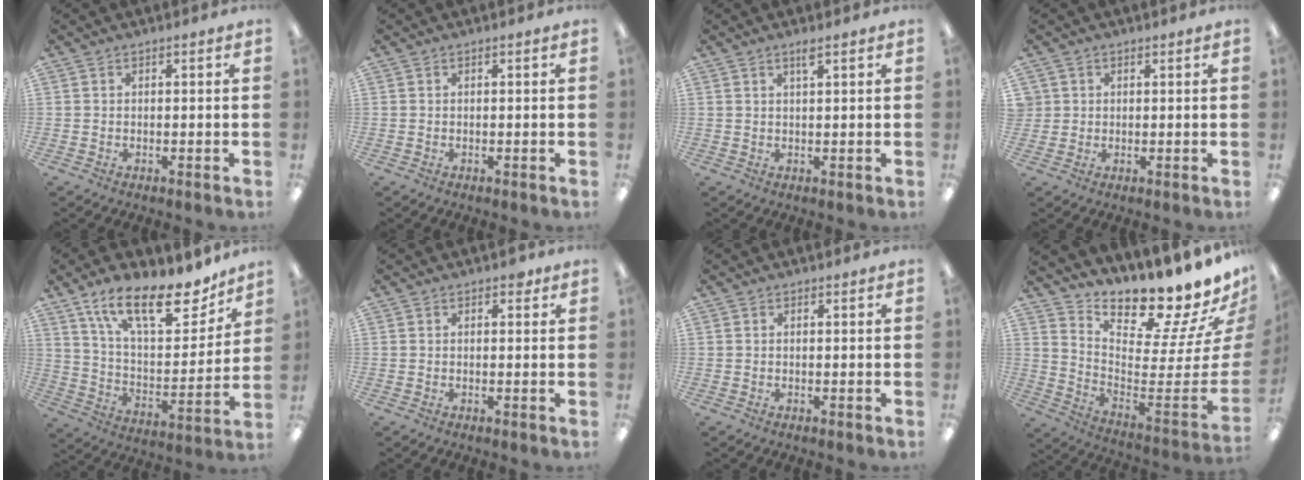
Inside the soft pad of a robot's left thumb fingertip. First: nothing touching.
{"total": 0.0}
{"total": 1.9, "force": [1.4, 0.1, 1.3], "torque": [-0.030, 0.000, 0.025]}
{"total": 2.4, "force": [0.8, 2.3, -0.3], "torque": [0.006, 0.001, 0.013]}
{"total": 20.2, "force": [14.1, 7.6, 12.3], "torque": [-0.203, -0.087, 0.243]}
{"total": 1.6, "force": [0.9, 0.9, 0.9], "torque": [-0.004, -0.004, 0.013]}
{"total": 0.0}
{"total": 15.3, "force": [14.6, 1.3, 4.2], "torque": [-0.037, -0.162, 0.231]}